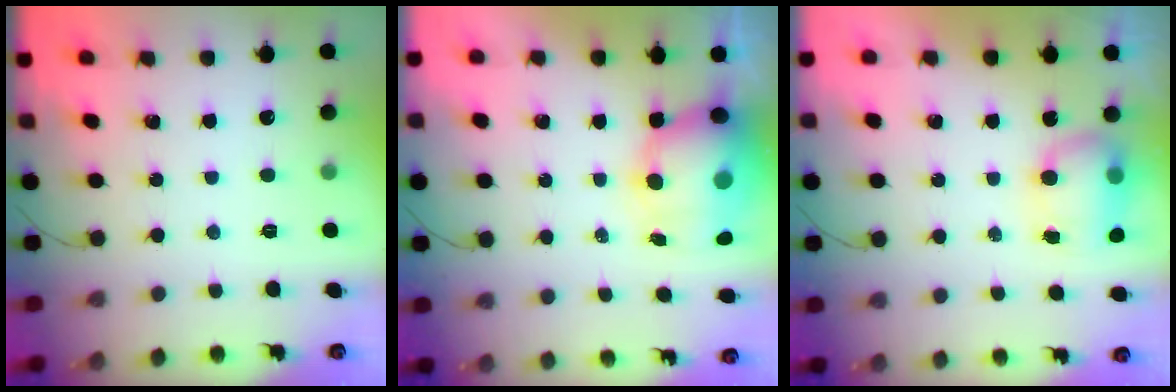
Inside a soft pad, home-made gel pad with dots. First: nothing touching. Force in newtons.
{"total": 13.0, "press": 11.4, "slide": 6.4}
{"total": 7.1, "press": 7.0, "slide": 1.2}